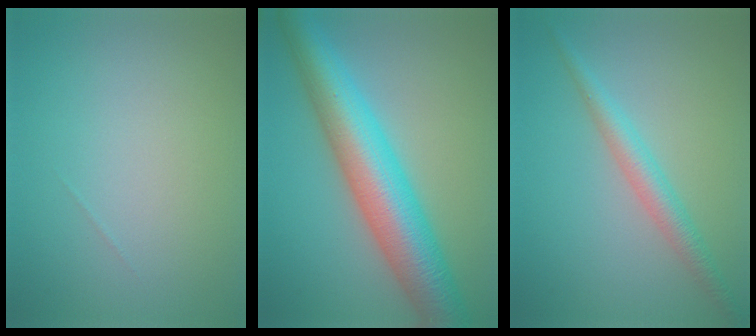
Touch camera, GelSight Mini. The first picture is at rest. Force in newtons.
{"total": 10.0, "press": 10.0, "slide": 0.3}
{"total": 2.8, "press": 2.8, "slide": 0.1}